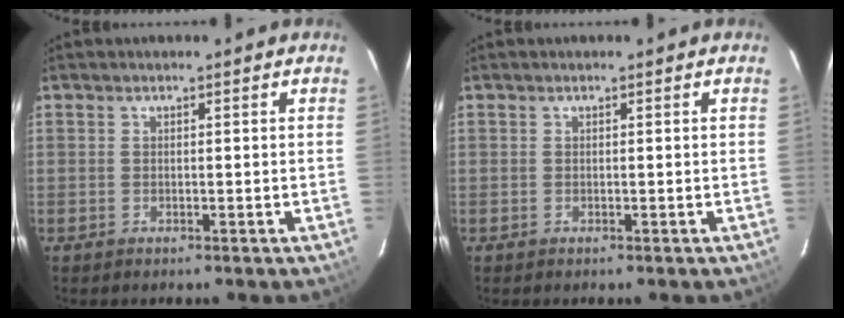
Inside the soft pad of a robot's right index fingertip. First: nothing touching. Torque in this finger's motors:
{"motor_torque": [0.26, 0.16, -0.02, 0.01]}